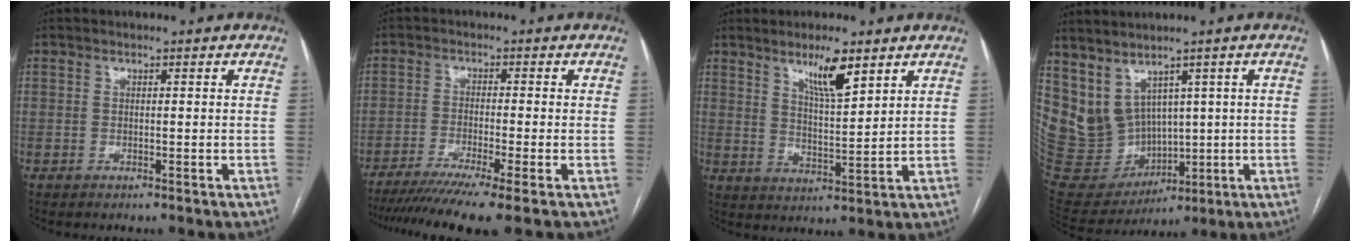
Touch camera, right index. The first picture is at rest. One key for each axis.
{"total": 11.2, "fx": -8.5, "fy": -0.8, "fz": 7.3, "tx": -0.109, "ty": -0.022, "tz": -0.133}
{"total": 7.3, "fx": 4.8, "fy": 1.0, "fz": 5.3, "tx": -0.098, "ty": -0.009, "tz": 0.087}
{"total": 16.1, "fx": 4.1, "fy": 13.7, "fz": 7.4, "tx": -0.192, "ty": 0.039, "tz": 0.122}